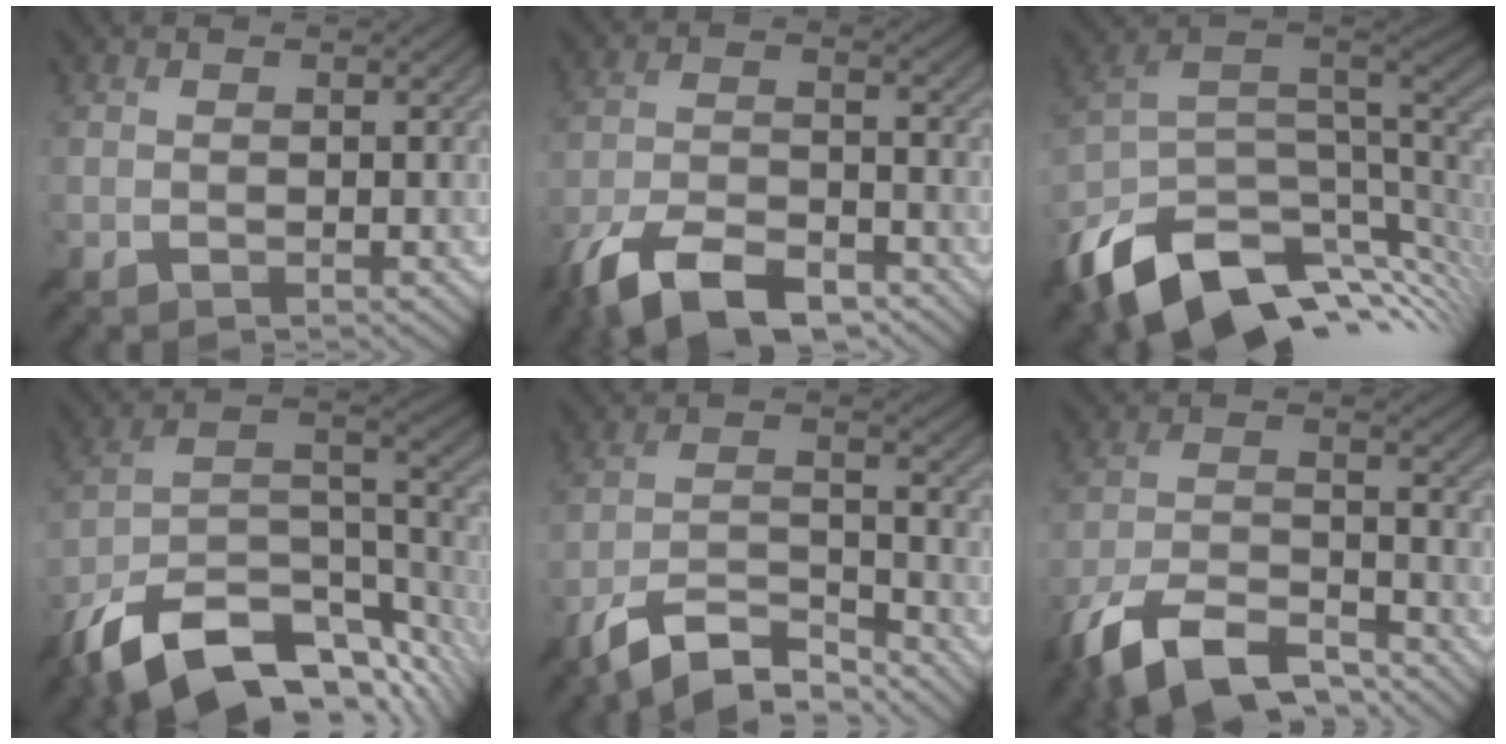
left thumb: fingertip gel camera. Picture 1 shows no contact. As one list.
[{"total": 11.2, "force": [-7.9, 4.4, 6.7], "torque": [-0.133, -0.007, -0.156]}, {"total": 13.9, "force": [-5.9, 8.3, 9.6], "torque": [-0.214, -0.035, -0.090]}, {"total": 16.3, "force": [-10.0, 7.4, 10.5], "torque": [-0.226, -0.019, -0.162]}, {"total": 9.5, "force": [-7.4, 2.8, 5.2], "torque": [-0.098, 0.006, -0.147]}, {"total": 12.7, "force": [-9.3, 4.7, 7.3], "torque": [-0.153, -0.005, -0.187]}]